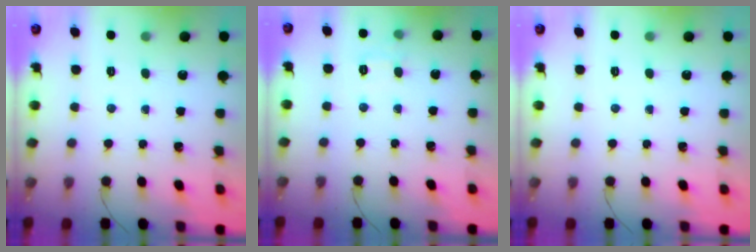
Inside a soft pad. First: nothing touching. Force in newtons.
{"total": 6.7, "press": 6.5, "slide": 1.7}
{"total": 0.0}